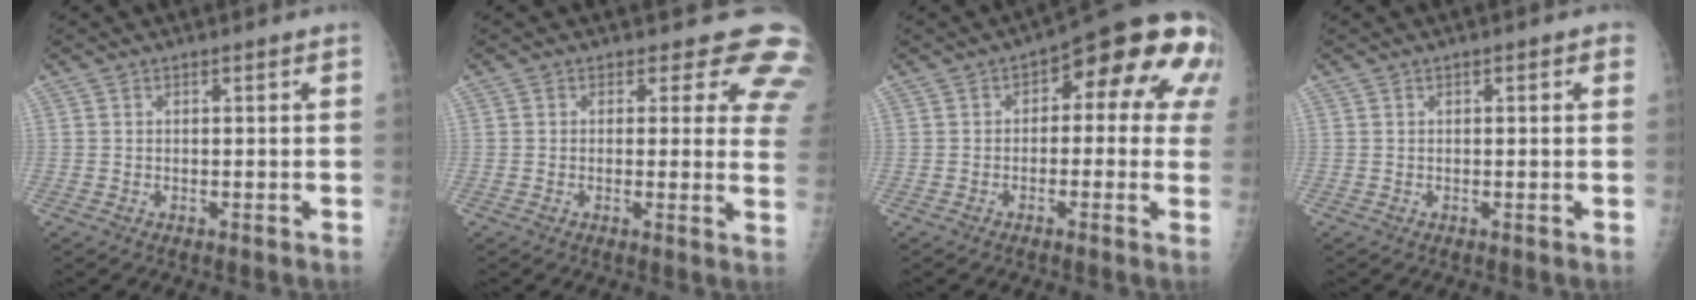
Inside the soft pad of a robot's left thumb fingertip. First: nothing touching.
{"total": 8.7, "force": [6.9, 4.5, 3.0], "torque": [0.019, -0.028, 0.041]}
{"total": 15.2, "force": [3.7, 7.5, 12.7], "torque": [-0.107, 0.022, 0.027]}
{"total": 2.0, "force": [0.7, 0.8, 1.7], "torque": [-0.019, 0.005, 0.005]}